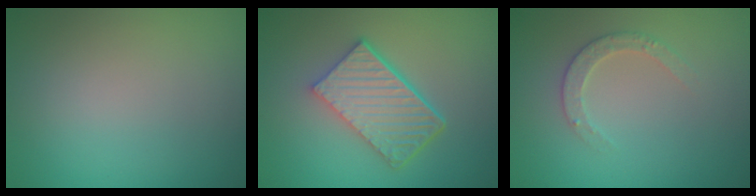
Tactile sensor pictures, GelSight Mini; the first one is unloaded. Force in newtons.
{"total": 6.0, "press": 4.4, "slide": 4.0}
{"total": 2.1, "press": 2.1, "slide": 0.3}